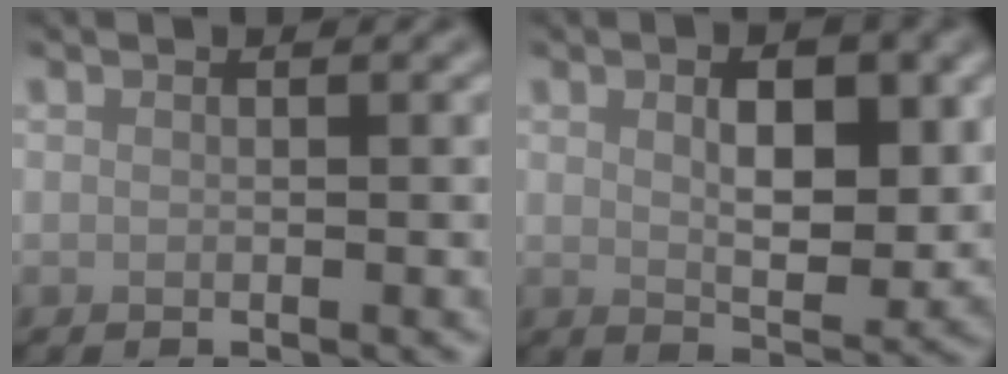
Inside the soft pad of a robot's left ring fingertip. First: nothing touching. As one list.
[{"total": 5.6, "force": [1.3, 2.7, 4.8], "torque": [-0.070, -0.004, 0.024]}]